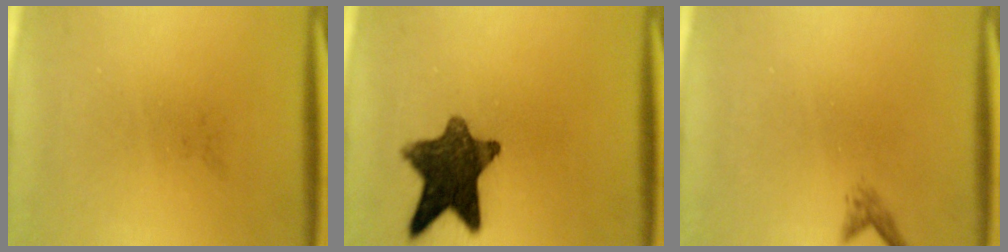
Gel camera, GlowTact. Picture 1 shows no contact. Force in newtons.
{"total": 11.3}
{"total": 1.0}